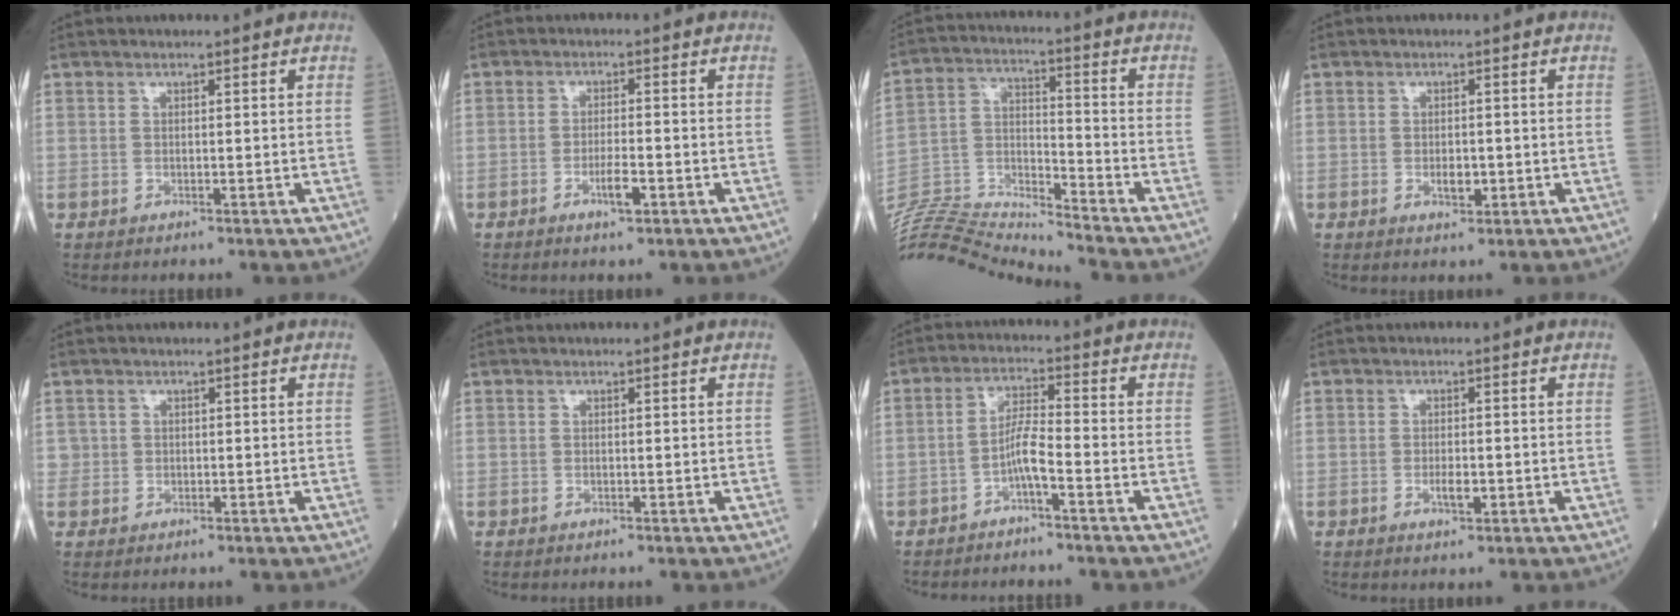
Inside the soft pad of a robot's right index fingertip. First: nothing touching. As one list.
[{"total": 3.3, "force": [-1.6, 0.5, 2.8], "torque": [-0.052, 0.000, -0.029]}, {"total": 16.6, "force": [-16.2, -1.2, 3.1], "torque": [-0.064, 0.030, -0.290]}, {"total": 2.3, "force": [-0.6, 1.1, 1.9], "torque": [-0.033, 0.000, -0.004]}, {"total": 1.0, "force": [0.1, 1.0, 0.0], "torque": [0.010, 0.004, 0.001]}, {"total": 0.0}, {"total": 4.4, "force": [-2.4, 0.1, 3.7], "torque": [-0.069, 0.008, -0.049]}, {"total": 2.1, "force": [-0.6, 0.7, 1.9], "torque": [-0.036, -0.001, -0.008]}]